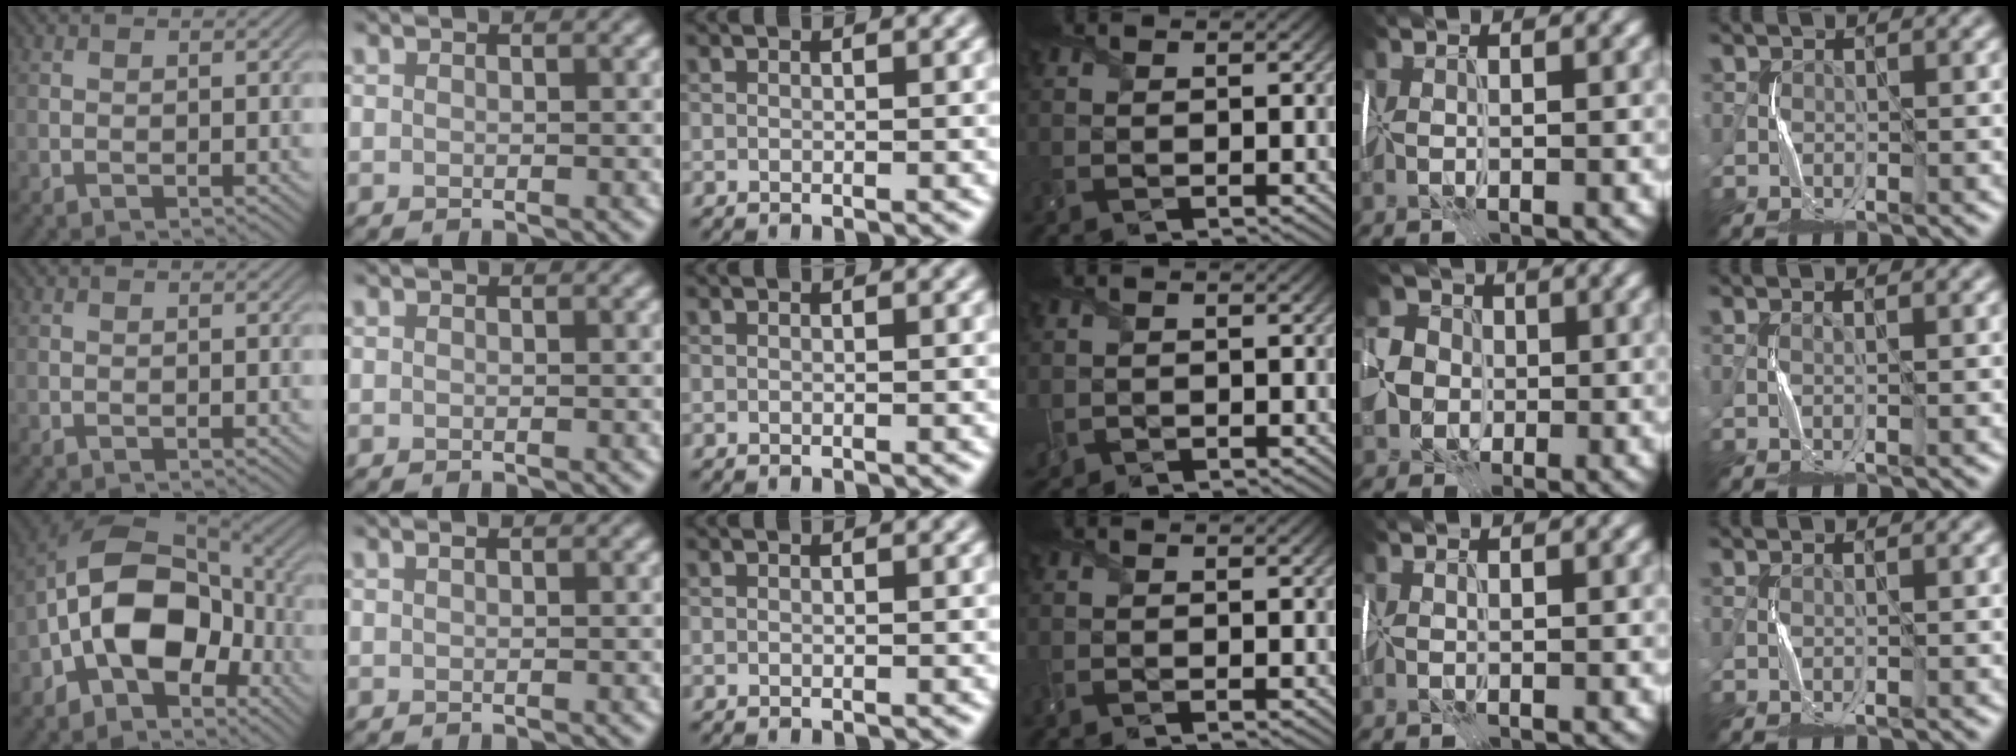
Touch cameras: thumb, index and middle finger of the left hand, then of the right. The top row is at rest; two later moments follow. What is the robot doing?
{"motion": "wrap", "object": "felt sheet"}